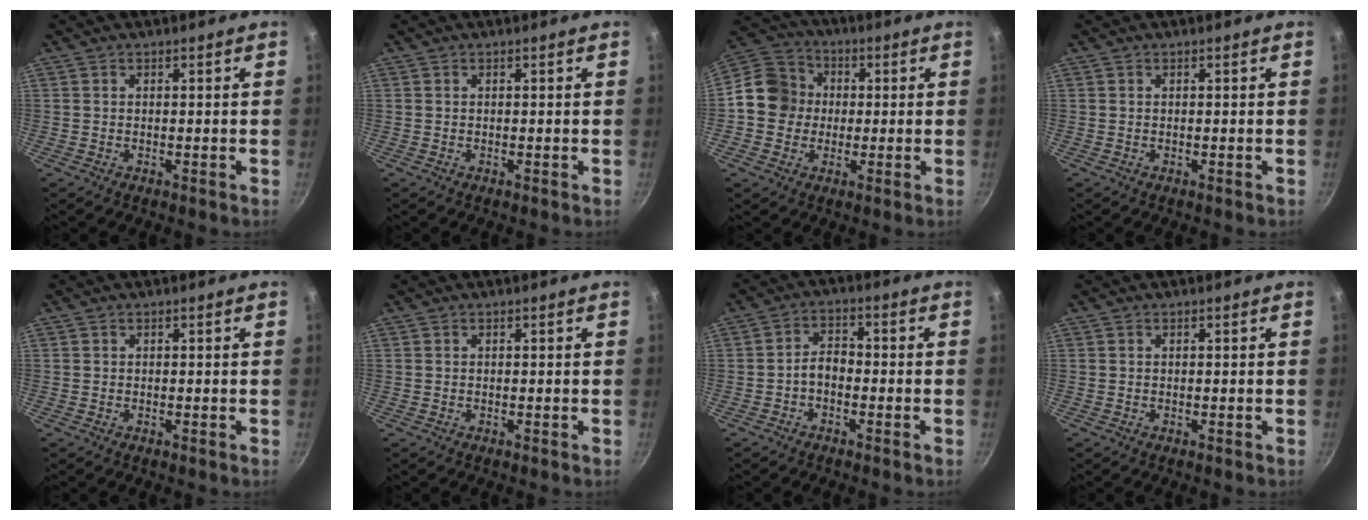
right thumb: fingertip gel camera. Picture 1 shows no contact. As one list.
[{"total": 0.0}, {"total": 11.2, "force": [-0.2, 10.2, 4.6], "torque": [-0.049, 0.025, -0.026]}, {"total": 0.0}, {"total": 0.0}, {"total": 0.0}, {"total": 3.8, "force": [-1.6, 2.3, 2.5], "torque": [-0.034, 0.027, -0.035]}, {"total": 0.0}]